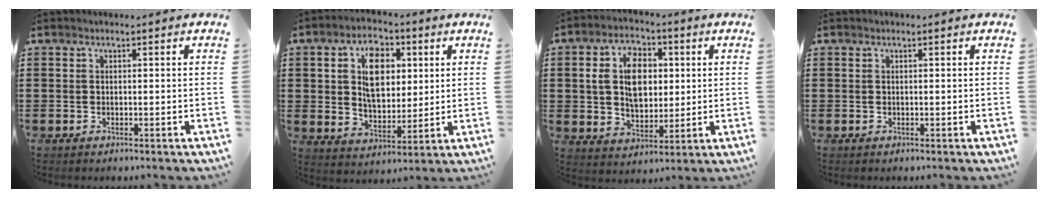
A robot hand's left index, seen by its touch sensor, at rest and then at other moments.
{"total": 8.7, "force": [2.9, 5.4, 6.1], "torque": [-0.113, 0.012, 0.047]}
{"total": 9.0, "force": [1.8, 5.9, 6.5], "torque": [-0.139, 0.012, 0.026]}
{"total": 0.0}